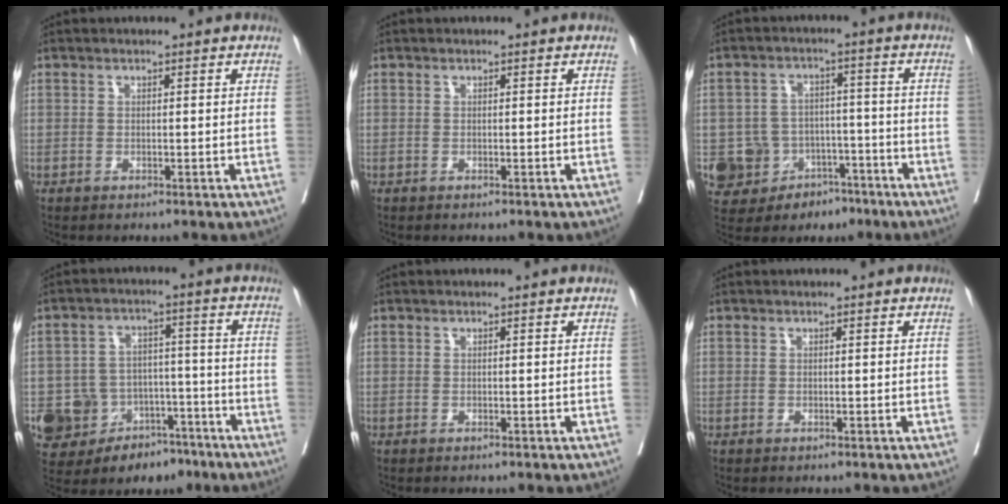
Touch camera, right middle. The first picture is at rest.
{"total": 0.0}
{"total": 8.8, "force": [-4.3, 7.5, 1.7], "torque": [-0.030, 0.018, -0.056]}
{"total": 11.3, "force": [-6.2, 8.9, 3.1], "torque": [-0.053, 0.039, -0.088]}
{"total": 0.0}
{"total": 0.0}